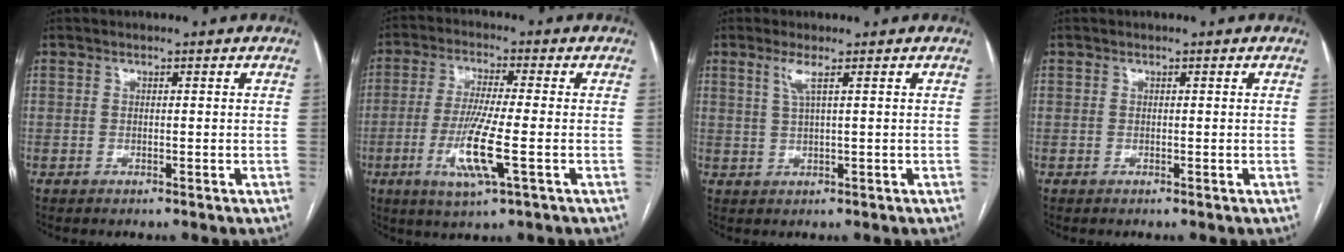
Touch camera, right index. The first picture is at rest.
{"total": 9.8, "force": [-3.0, 0.3, 9.3], "torque": [-0.189, -0.016, -0.057]}
{"total": 2.6, "force": [1.2, -0.2, 2.3], "torque": [-0.056, 0.001, 0.027]}
{"total": 0.0}